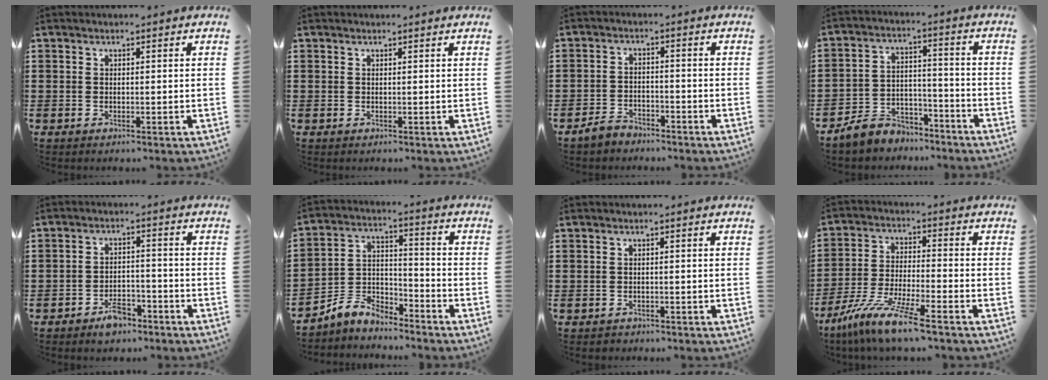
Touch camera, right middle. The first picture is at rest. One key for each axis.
{"total": 0.0}
{"total": 3.1, "fx": -2.8, "fy": 1.2, "fz": 0.3, "tx": -0.020, "ty": 0.002, "tz": -0.062}
{"total": 6.5, "fx": -6.0, "fy": 2.6, "fz": 0.0, "tx": -0.022, "ty": 0.014, "tz": -0.124}
{"total": 4.1, "fx": -3.5, "fy": 1.8, "fz": 1.3, "tx": -0.022, "ty": 0.009, "tz": -0.065}
{"total": 6.0, "fx": -5.5, "fy": 2.2, "fz": 1.1, "tx": -0.040, "ty": -0.001, "tz": -0.116}
{"total": 0.6, "fx": -0.6, "fy": 0.2, "fz": 0.0, "tx": -0.001, "ty": 0.001, "tz": -0.013}
{"total": 9.6, "fx": -8.0, "fy": 0.0, "fz": 5.4, "tx": -0.120, "ty": -0.011, "tz": -0.159}